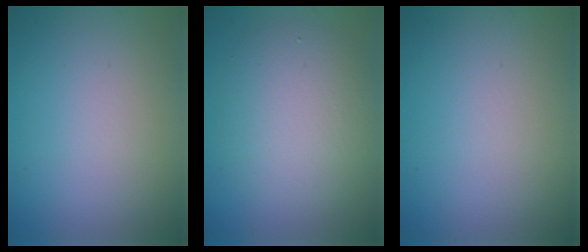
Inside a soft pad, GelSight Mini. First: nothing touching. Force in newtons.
{"total": 5.3, "press": 5.3, "slide": 0.3}
{"total": 0.0}